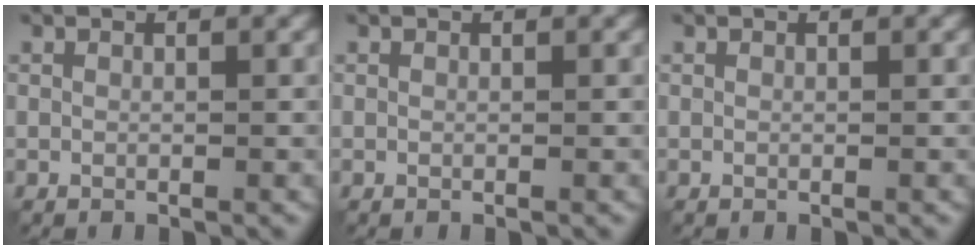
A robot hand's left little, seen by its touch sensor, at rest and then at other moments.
{"total": 0.0}
{"total": 0.0}